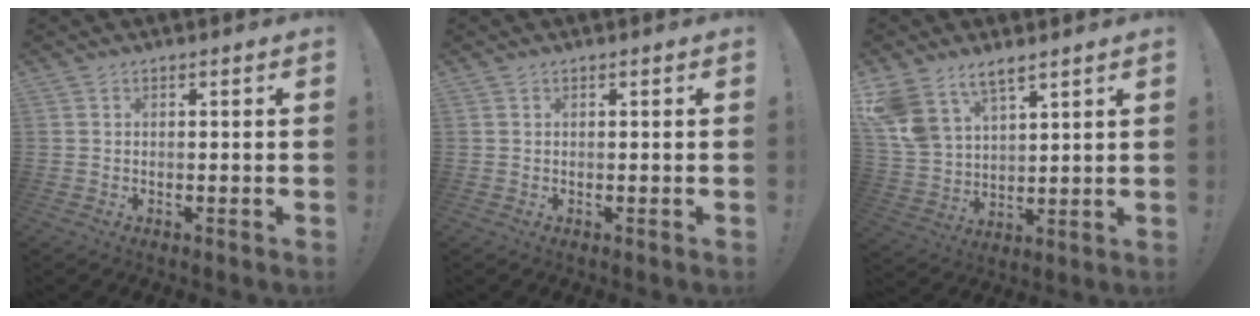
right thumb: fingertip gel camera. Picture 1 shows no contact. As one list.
[{"total": 0.0}, {"total": 10.9, "force": [7.8, 5.8, 5.0], "torque": [-0.112, -0.042, 0.156]}]